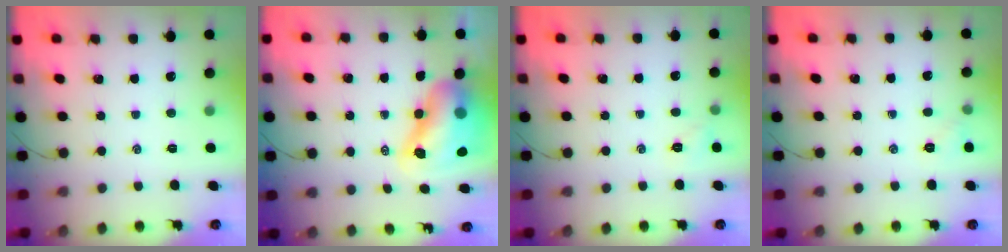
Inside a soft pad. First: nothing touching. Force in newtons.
{"total": 13.3, "press": 12.8, "slide": 3.7}
{"total": 5.2, "press": 5.0, "slide": 1.5}
{"total": 3.8, "press": 3.7, "slide": 1.1}